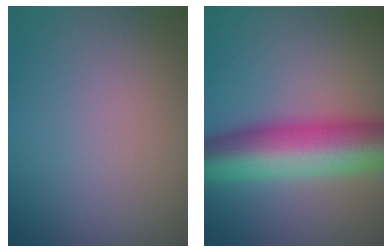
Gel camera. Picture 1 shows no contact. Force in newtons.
{"total": 10.7, "press": 10.7, "slide": 0.1}